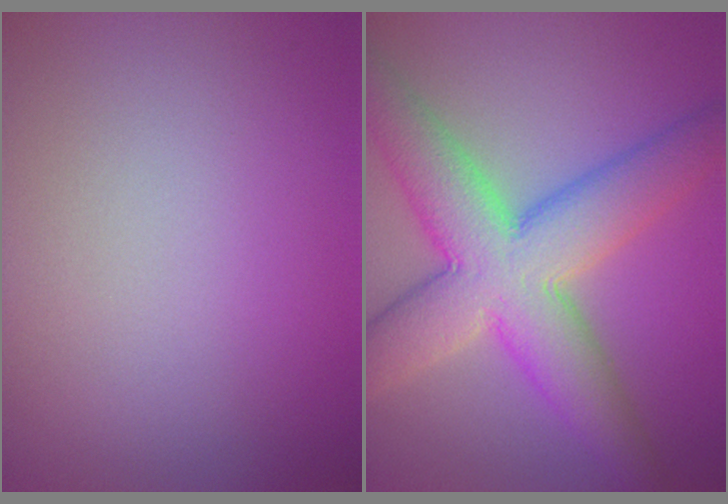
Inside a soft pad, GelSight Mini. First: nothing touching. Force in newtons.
{"total": 10.0, "press": 10.0, "slide": 0.6}